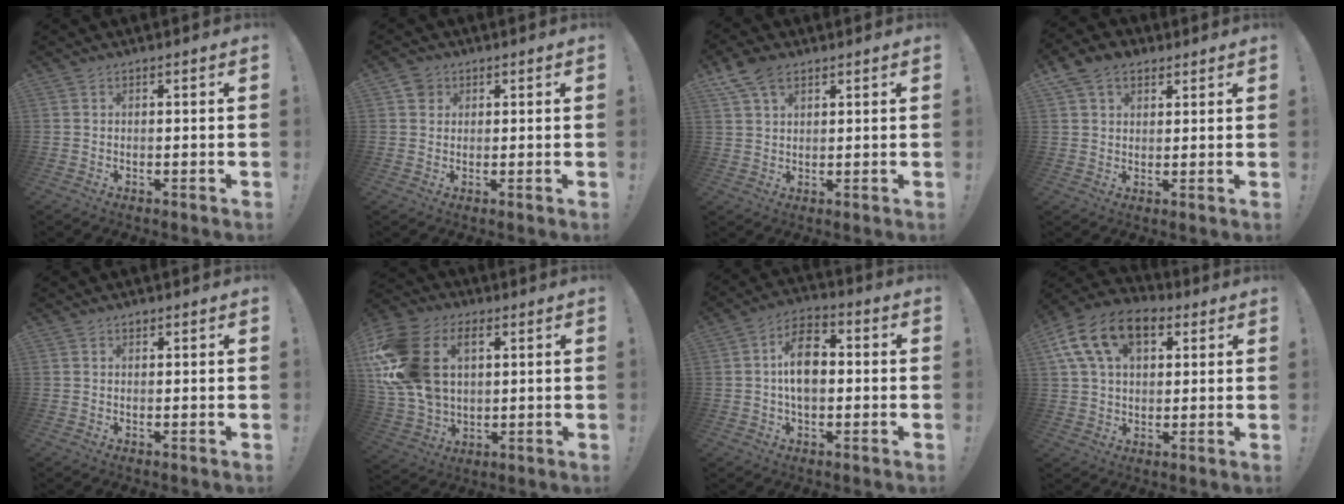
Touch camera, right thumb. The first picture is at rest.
{"total": 3.4, "force": [1.6, 2.9, 0.8], "torque": [-0.011, -0.001, 0.030]}
{"total": 7.7, "force": [4.6, 4.4, 4.3], "torque": [-0.079, -0.011, 0.092]}
{"total": 7.9, "force": [4.1, 5.7, 3.7], "torque": [-0.066, -0.003, 0.082]}
{"total": 0.6, "force": [0.5, 0.4, 0.1], "torque": [0.000, -0.001, 0.009]}
{"total": 21.5, "force": [6.2, 14.8, 14.4], "torque": [-0.281, -0.021, 0.115]}
{"total": 11.3, "force": [0.2, 7.2, 8.8], "torque": [-0.144, 0.007, 0.002]}
{"total": 16.9, "force": [7.0, 10.8, 11.1], "torque": [-0.190, -0.017, 0.129]}